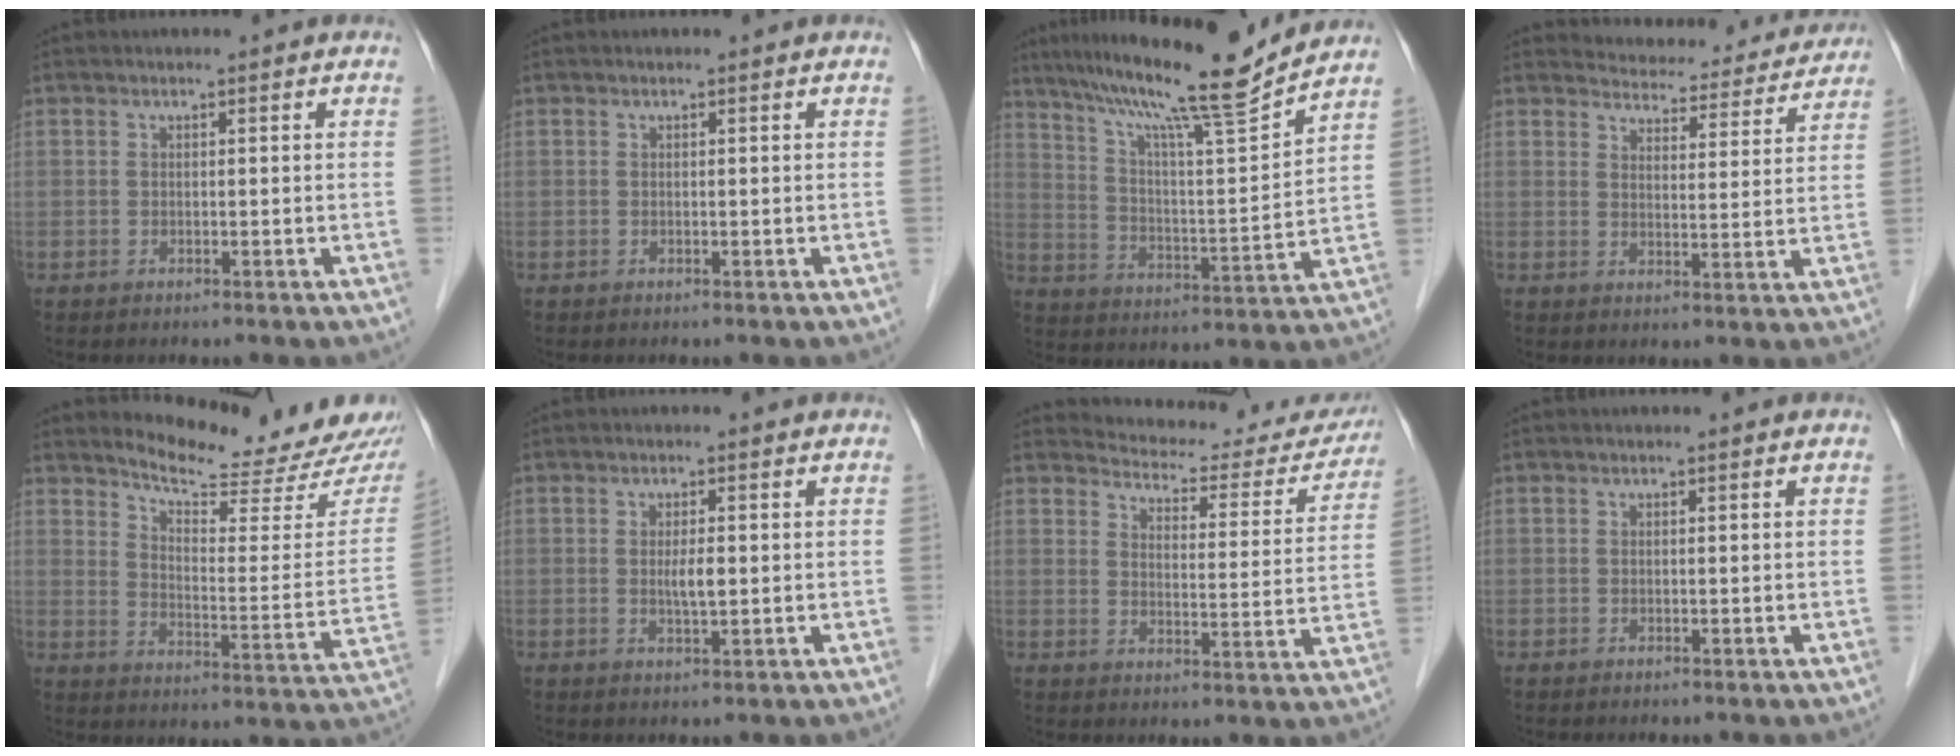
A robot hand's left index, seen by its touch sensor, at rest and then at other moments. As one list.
[{"total": 0.0}, {"total": 17.0, "force": [14.5, -0.8, 8.9], "torque": [-0.152, -0.003, 0.230]}, {"total": 14.2, "force": [13.7, 3.4, 1.9], "torque": [-0.001, -0.012, 0.151]}, {"total": 18.9, "force": [17.9, 2.5, 5.4], "torque": [-0.066, -0.085, 0.221]}, {"total": 2.5, "force": [0.1, 0.5, 2.4], "torque": [-0.047, -0.002, 0.004]}, {"total": 16.8, "force": [16.1, 4.0, 2.7], "torque": [-0.014, -0.043, 0.181]}, {"total": 0.0}]